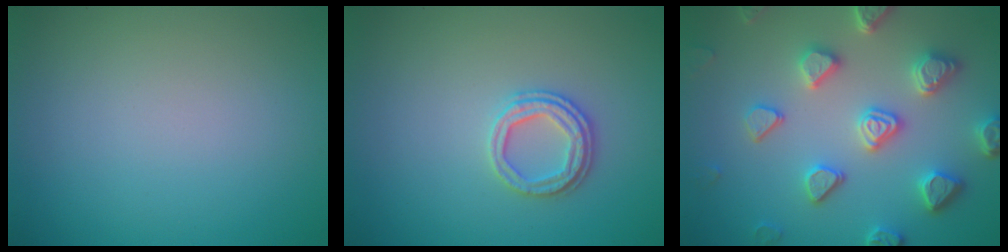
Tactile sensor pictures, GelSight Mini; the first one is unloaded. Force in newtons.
{"total": 2.6, "press": 2.4, "slide": 0.8}
{"total": 5.4, "press": 4.9, "slide": 2.4}